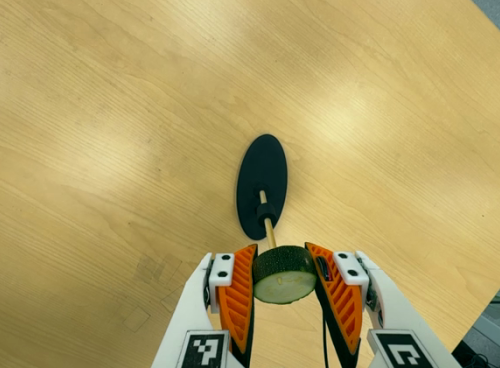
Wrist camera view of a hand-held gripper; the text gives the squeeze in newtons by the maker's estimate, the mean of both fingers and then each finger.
{"total": 11.3, "left": 11.9, "right": 10.6}